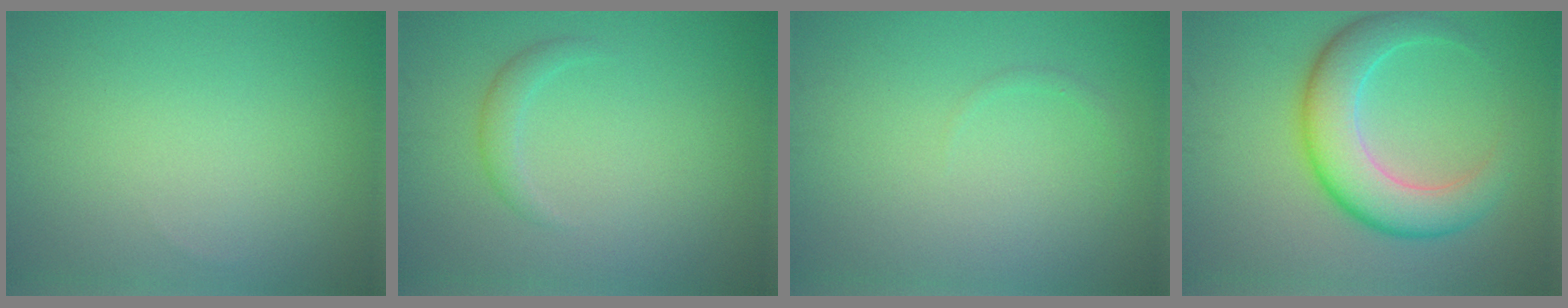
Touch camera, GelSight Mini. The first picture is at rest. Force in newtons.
{"total": 1.4, "press": 1.4, "slide": 0.1}
{"total": 0.5, "press": 0.5, "slide": 0.1}
{"total": 6.7, "press": 6.7, "slide": 0.0}